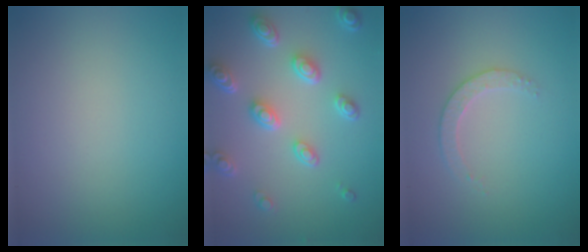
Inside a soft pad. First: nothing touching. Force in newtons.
{"total": 5.2, "press": 3.8, "slide": 3.5}
{"total": 1.9, "press": 1.8, "slide": 0.6}